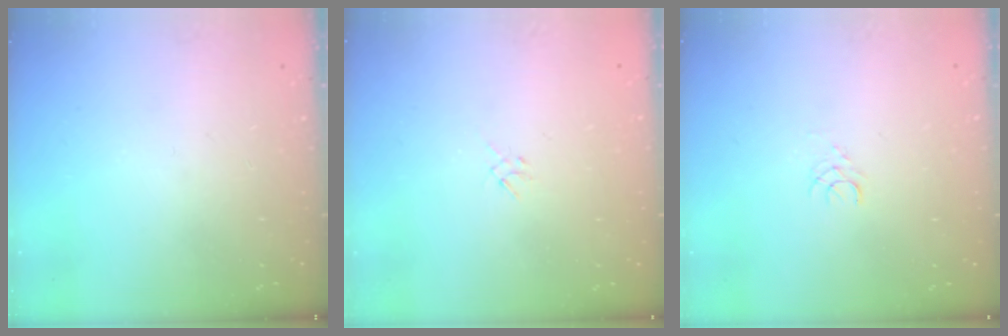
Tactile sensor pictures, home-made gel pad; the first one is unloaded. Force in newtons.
{"total": 1.3, "press": 1.2, "slide": 0.5}
{"total": 2.4, "press": 2.4, "slide": 0.3}